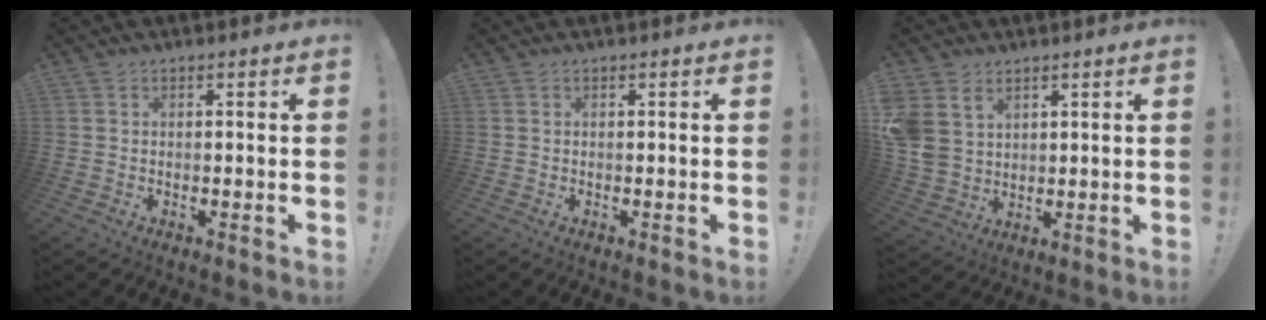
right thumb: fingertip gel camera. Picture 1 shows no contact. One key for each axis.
{"total": 0.0}
{"total": 8.2, "fx": 4.2, "fy": 6.1, "fz": 3.5, "tx": -0.073, "ty": -0.023, "tz": 0.085}